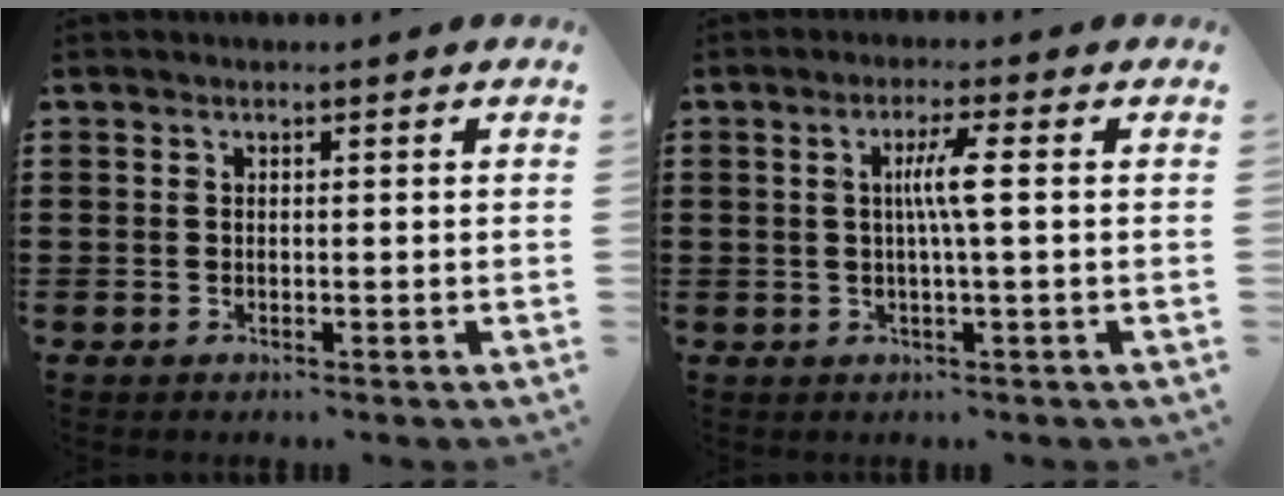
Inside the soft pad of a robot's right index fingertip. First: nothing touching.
{"total": 4.2, "force": [0.2, -0.2, 4.2], "torque": [-0.079, -0.004, -0.001]}